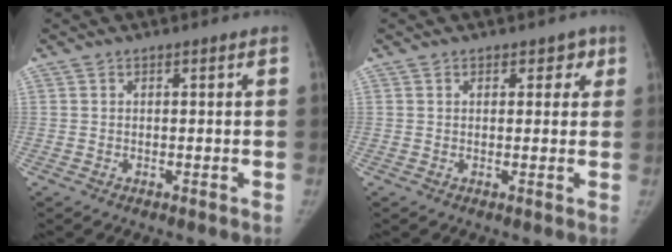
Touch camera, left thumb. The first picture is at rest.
{"total": 3.0, "force": [1.4, 2.0, 1.8], "torque": [0.006, -0.002, 0.013]}